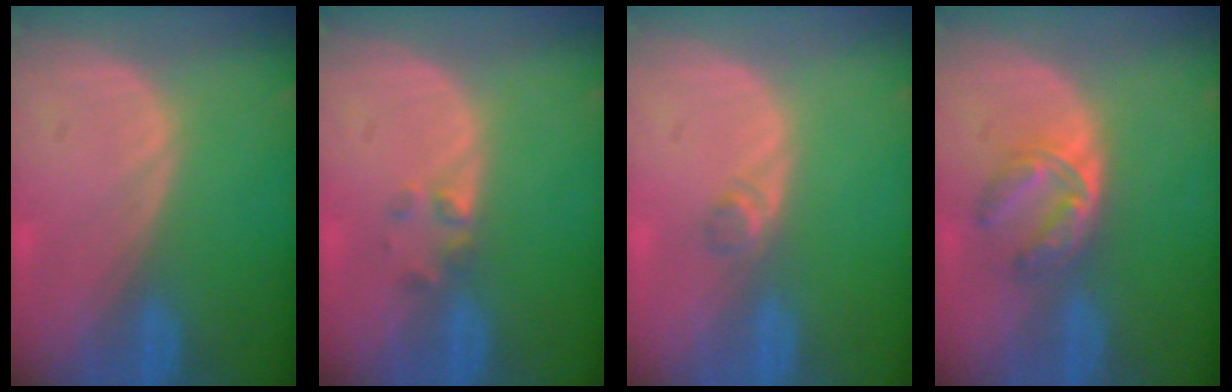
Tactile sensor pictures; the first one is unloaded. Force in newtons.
{"total": 1.9, "press": 1.7, "slide": 0.8}
{"total": 1.6, "press": 1.4, "slide": 0.8}
{"total": 5.3, "press": 5.1, "slide": 1.3}